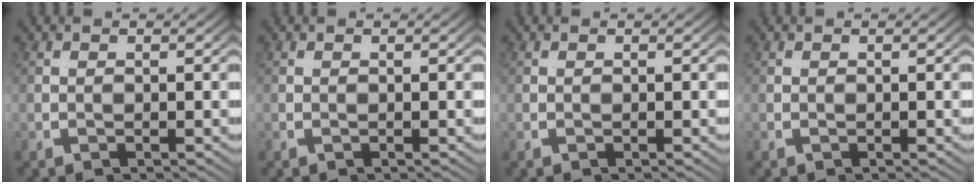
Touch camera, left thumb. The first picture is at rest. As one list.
[{"total": 0.0}, {"total": 0.0}, {"total": 0.0}]